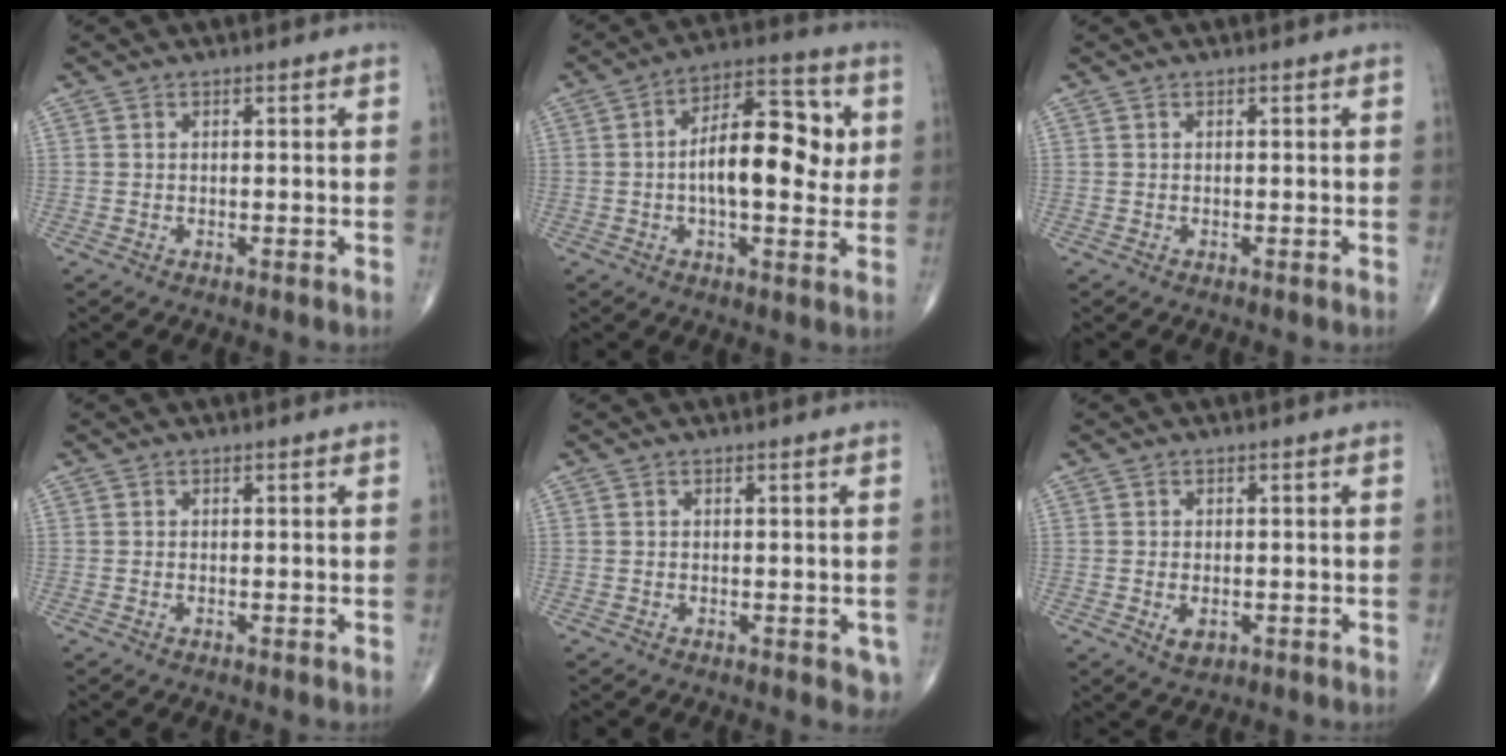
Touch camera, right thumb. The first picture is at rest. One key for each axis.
{"total": 15.2, "fx": 1.3, "fy": 7.0, "fz": 13.4, "tx": -0.185, "ty": 0.018, "tz": 0.012}
{"total": 0.0}
{"total": 0.0}
{"total": 2.4, "fx": -0.8, "fy": 1.4, "fz": 1.8, "tx": 0.000, "ty": 0.002, "tz": -0.010}
{"total": 2.8, "fx": -0.8, "fy": 1.8, "fz": 2.0, "tx": -0.030, "ty": 0.000, "tz": -0.005}